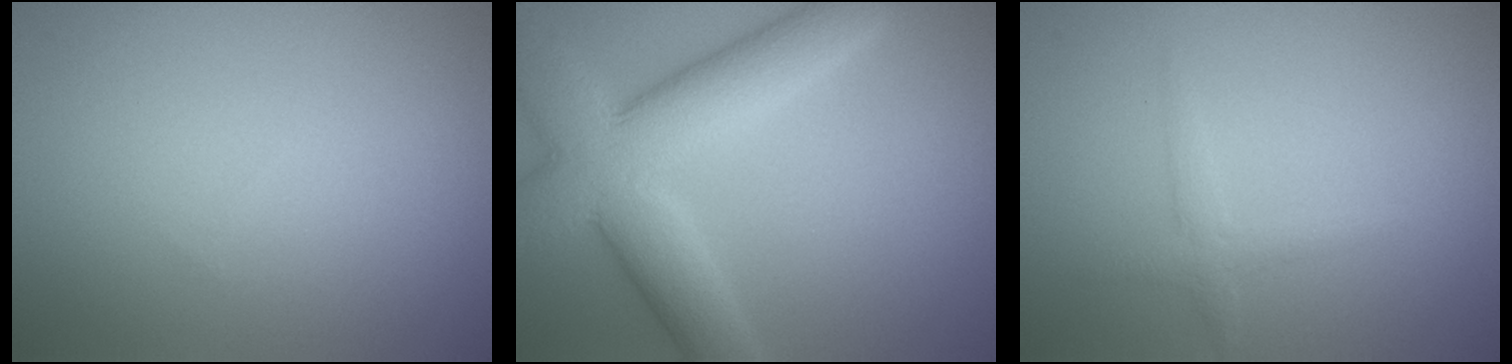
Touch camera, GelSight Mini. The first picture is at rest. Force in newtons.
{"total": 9.1, "press": 9.0, "slide": 0.6}
{"total": 1.5, "press": 1.5, "slide": 0.0}